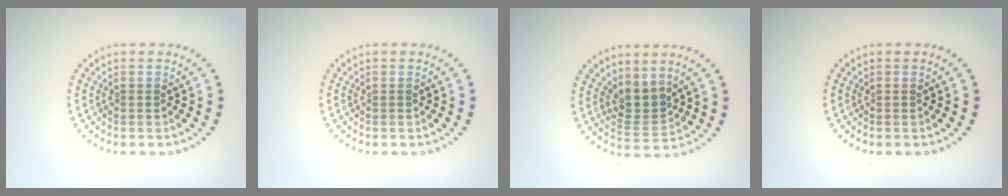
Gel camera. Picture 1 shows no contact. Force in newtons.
{"total": 0.0}
{"total": 2.8, "press": 2.1, "slide": 1.8}
{"total": 0.0}